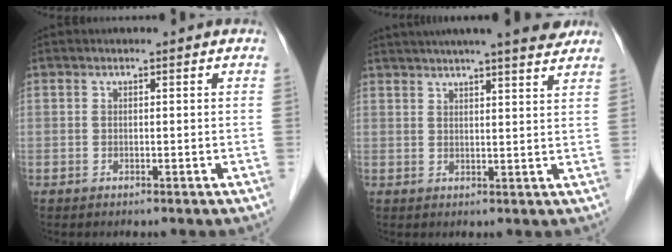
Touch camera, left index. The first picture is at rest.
{"total": 14.5, "force": [12.5, 1.0, 7.3], "torque": [-0.115, 0.022, 0.162]}